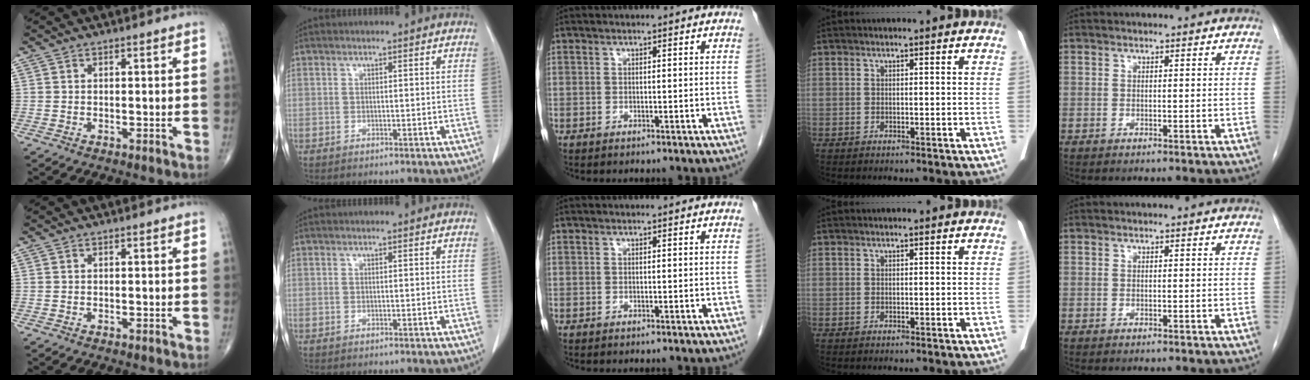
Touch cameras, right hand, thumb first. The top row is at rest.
{}